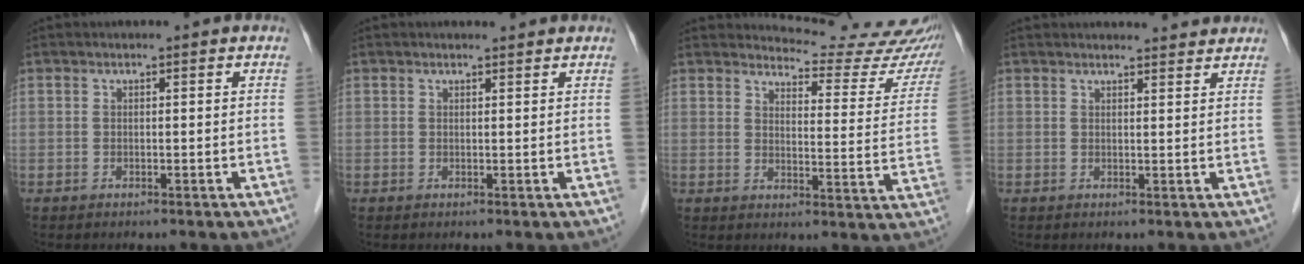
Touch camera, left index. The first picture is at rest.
{"total": 1.5, "force": [1.4, 0.2, 0.2], "torque": [-0.011, 0.002, 0.022]}
{"total": 17.5, "force": [17.0, 3.0, 2.9], "torque": [-0.016, -0.089, 0.172]}
{"total": 5.7, "force": [5.6, 0.7, 0.9], "torque": [-0.010, 0.012, 0.059]}